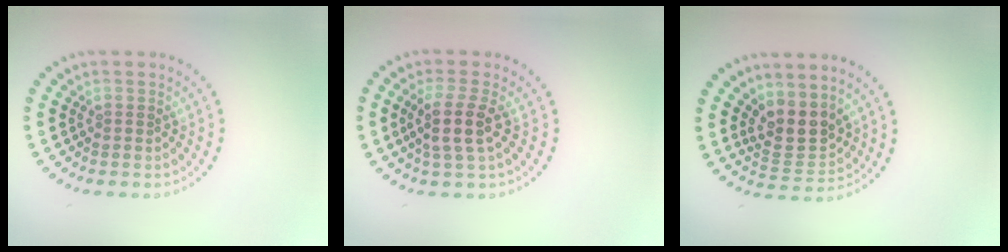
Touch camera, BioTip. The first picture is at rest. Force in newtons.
{"total": 2.9, "press": 2.3, "slide": 1.7}
{"total": 3.3, "press": 2.9, "slide": 1.6}